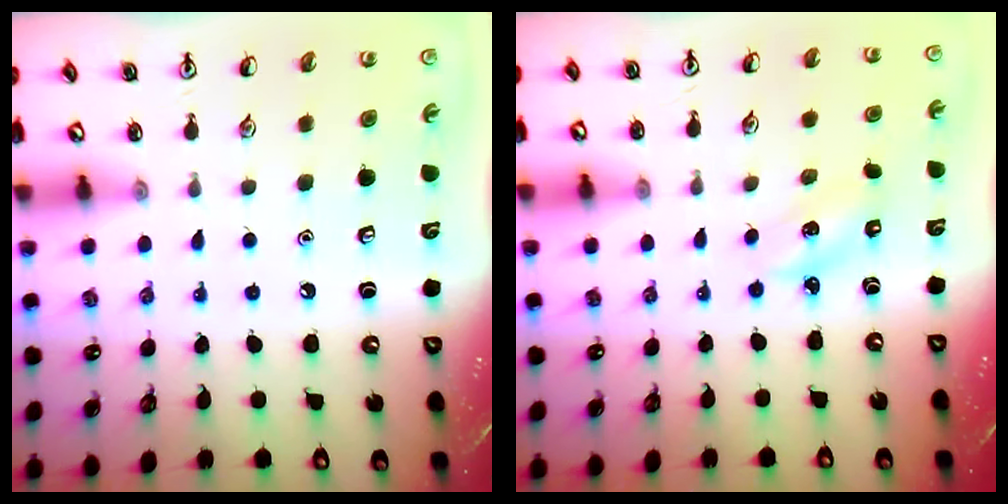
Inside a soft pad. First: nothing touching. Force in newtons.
{"total": 2.3, "press": 2.2, "slide": 0.4}